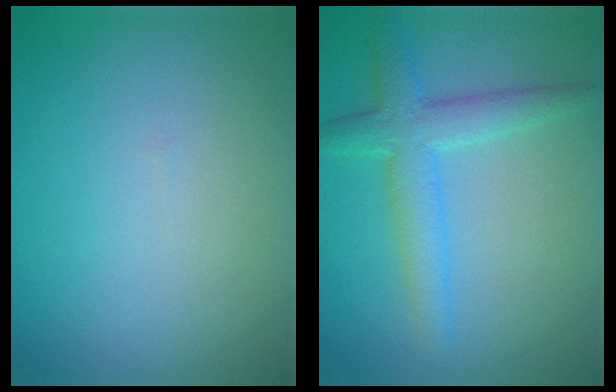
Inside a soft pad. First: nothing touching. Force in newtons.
{"total": 4.0, "press": 4.0, "slide": 0.1}